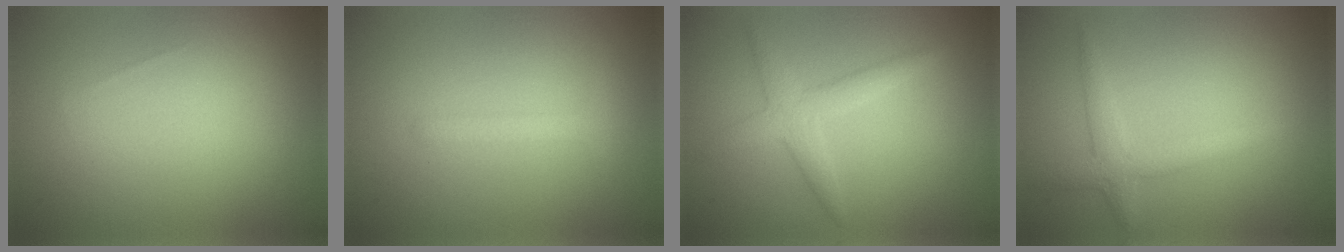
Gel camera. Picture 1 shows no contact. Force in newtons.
{"total": 1.3, "press": 1.3, "slide": 0.1}
{"total": 2.6, "press": 2.6, "slide": 0.2}
{"total": 2.3, "press": 2.3, "slide": 0.1}